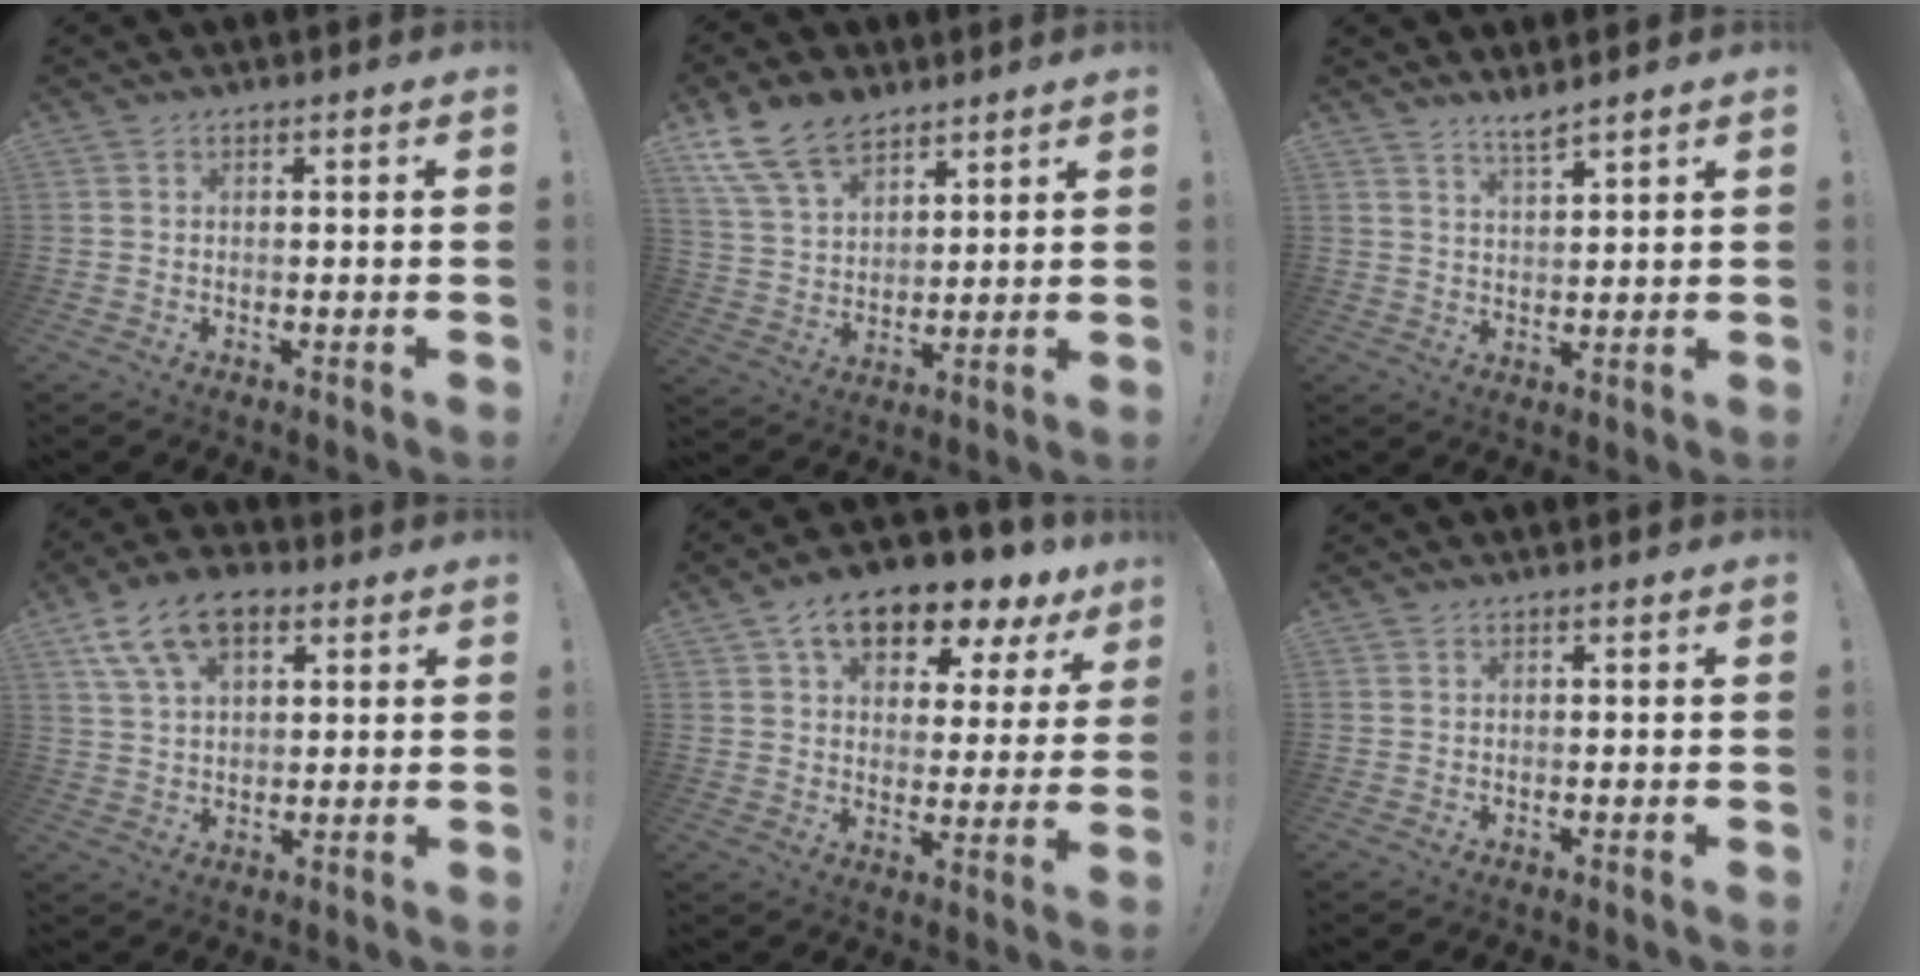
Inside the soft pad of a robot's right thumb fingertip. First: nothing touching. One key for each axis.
{"total": 14.1, "fx": 10.0, "fy": 7.8, "fz": 6.2, "tx": -0.128, "ty": -0.052, "tz": 0.193}
{"total": 4.1, "fx": 3.7, "fy": 0.1, "fz": 1.8, "tx": -0.031, "ty": -0.027, "tz": 0.063}
{"total": 12.5, "fx": 6.2, "fy": 7.0, "fz": 8.2, "tx": -0.154, "ty": -0.012, "tz": 0.118}
{"total": 12.2, "fx": 7.9, "fy": 6.1, "fz": 6.9, "tx": -0.106, "ty": -0.052, "tz": 0.139}
{"total": 0.0}